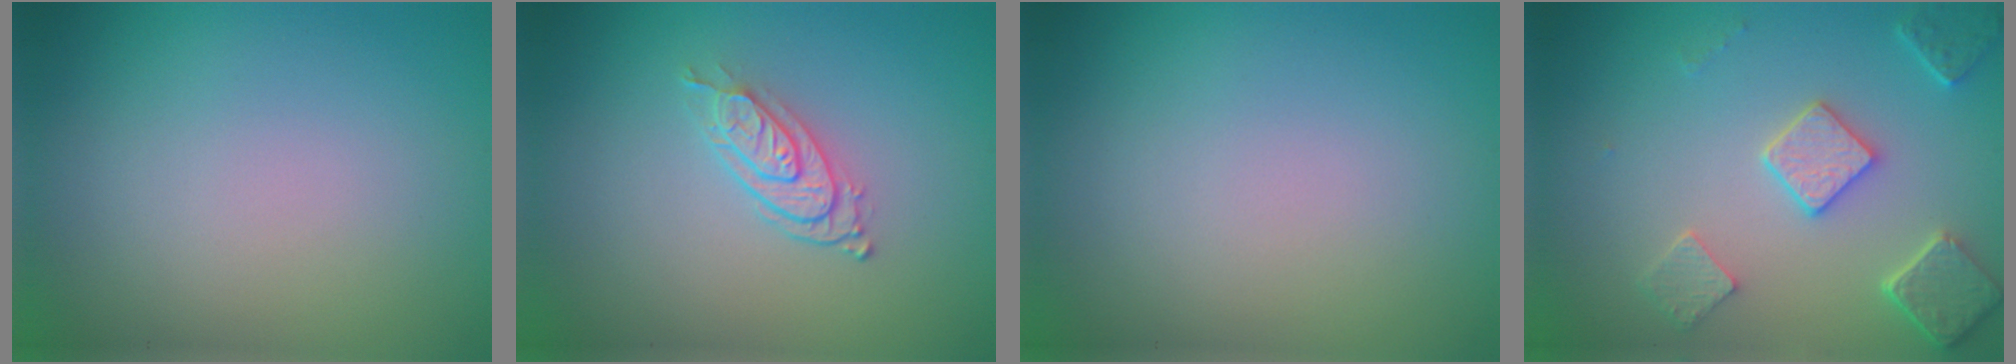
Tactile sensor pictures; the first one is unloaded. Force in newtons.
{"total": 2.7, "press": 2.1, "slide": 1.7}
{"total": 0.0}
{"total": 4.7, "press": 3.9, "slide": 2.8}